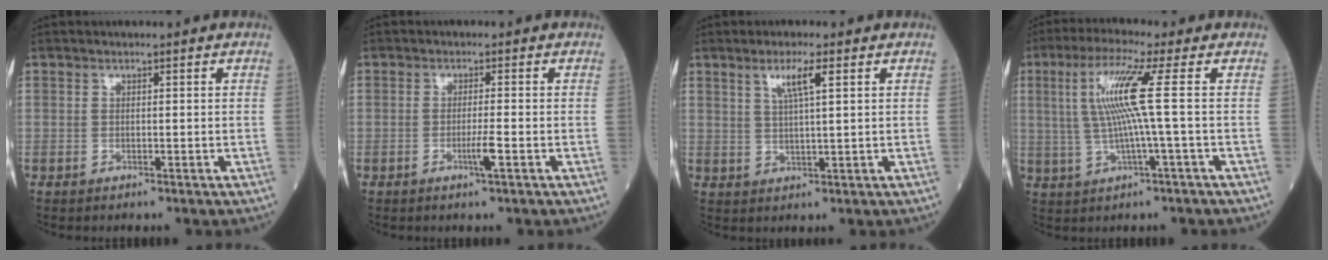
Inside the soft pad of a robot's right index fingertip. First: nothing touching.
{"total": 2.6, "force": [-1.0, -0.3, 2.4], "torque": [-0.046, -0.005, -0.019]}
{"total": 4.3, "force": [2.1, 0.0, 3.8], "torque": [-0.072, 0.002, 0.039]}
{"total": 8.6, "force": [1.2, -1.4, 8.4], "torque": [-0.172, 0.011, 0.027]}